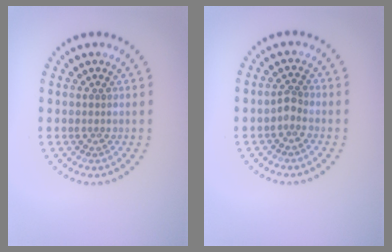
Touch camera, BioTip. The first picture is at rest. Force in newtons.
{"total": 1.3, "press": 1.0, "slide": 0.7}